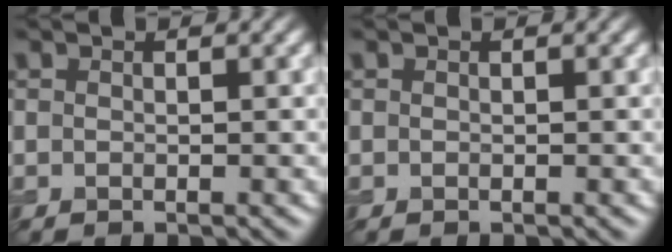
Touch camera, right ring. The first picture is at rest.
{"total": 0.0}